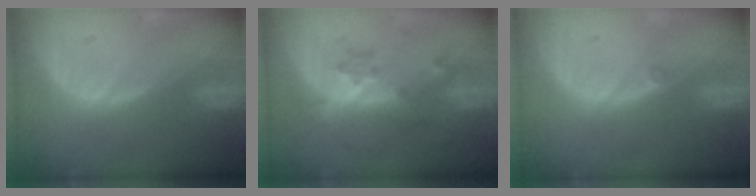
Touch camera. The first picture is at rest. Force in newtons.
{"total": 6.1, "press": 5.5, "slide": 2.5}
{"total": 0.6, "press": 0.5, "slide": 0.3}